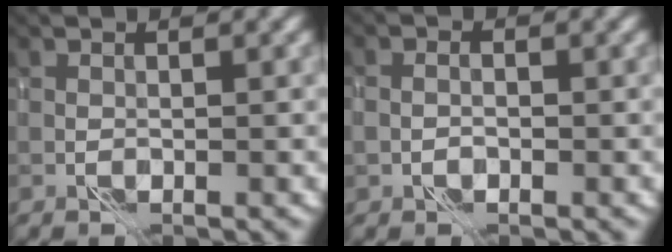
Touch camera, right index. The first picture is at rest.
{"total": 0.8, "force": [-0.4, 0.5, 0.5], "torque": [-0.012, 0.003, -0.008]}